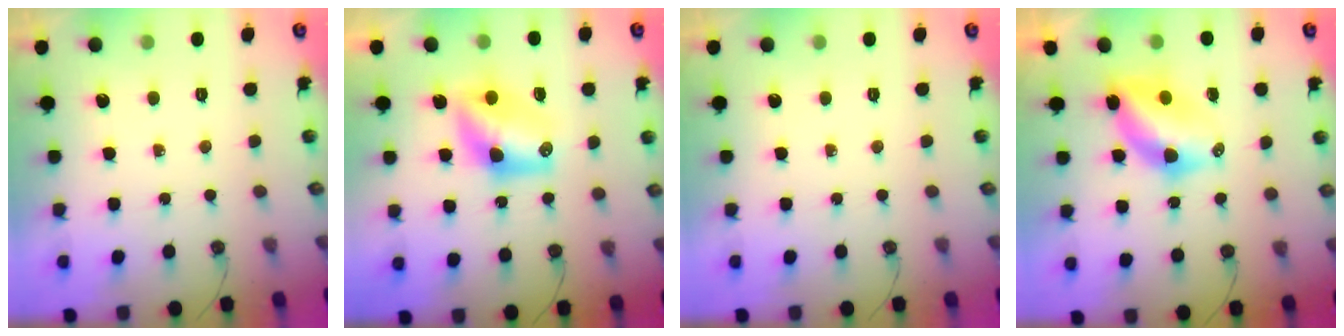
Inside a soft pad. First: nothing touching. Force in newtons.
{"total": 8.9, "press": 8.7, "slide": 1.7}
{"total": 0.0}
{"total": 6.7, "press": 6.7, "slide": 0.6}